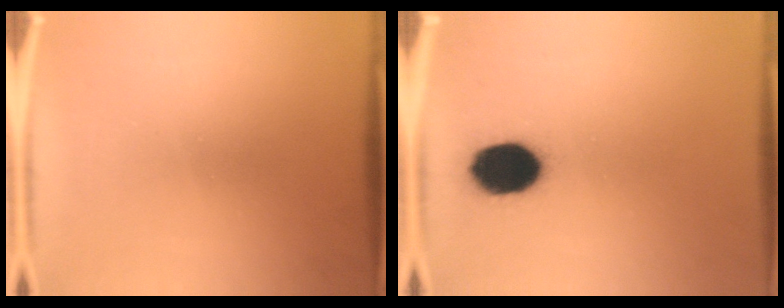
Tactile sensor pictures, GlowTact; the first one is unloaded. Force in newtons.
{"total": 12.7}